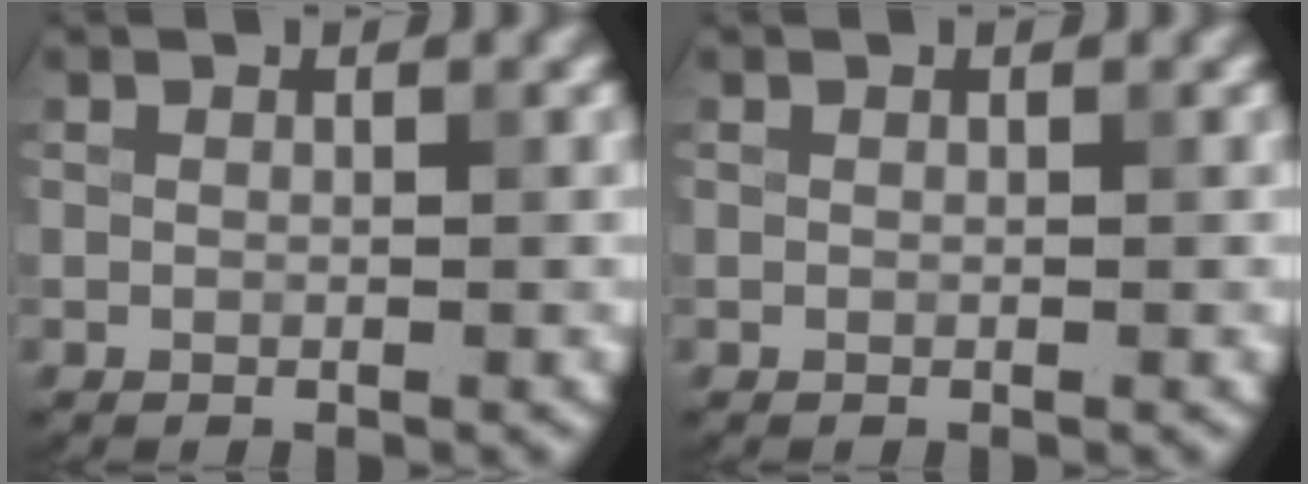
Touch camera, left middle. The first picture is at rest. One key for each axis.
{"total": 0.0}